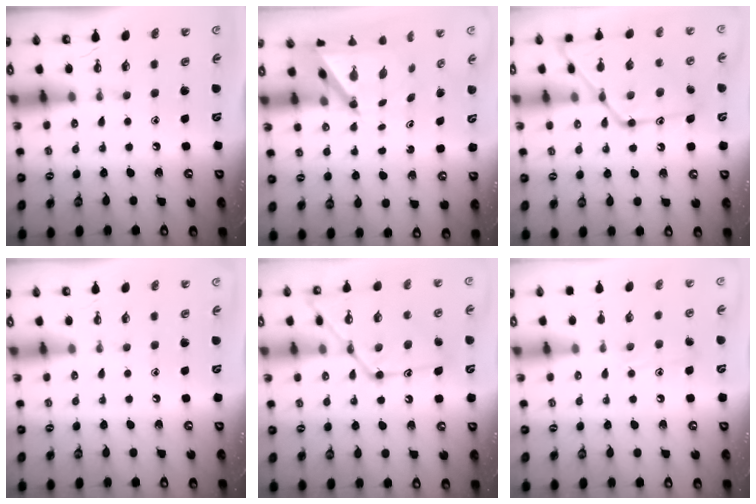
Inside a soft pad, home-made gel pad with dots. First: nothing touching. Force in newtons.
{"total": 5.6, "press": 5.6, "slide": 0.5}
{"total": 18.5, "press": 18.4, "slide": 1.7}
{"total": 0.0}
{"total": 17.1, "press": 17.0, "slide": 1.4}
{"total": 9.2, "press": 9.1, "slide": 0.7}